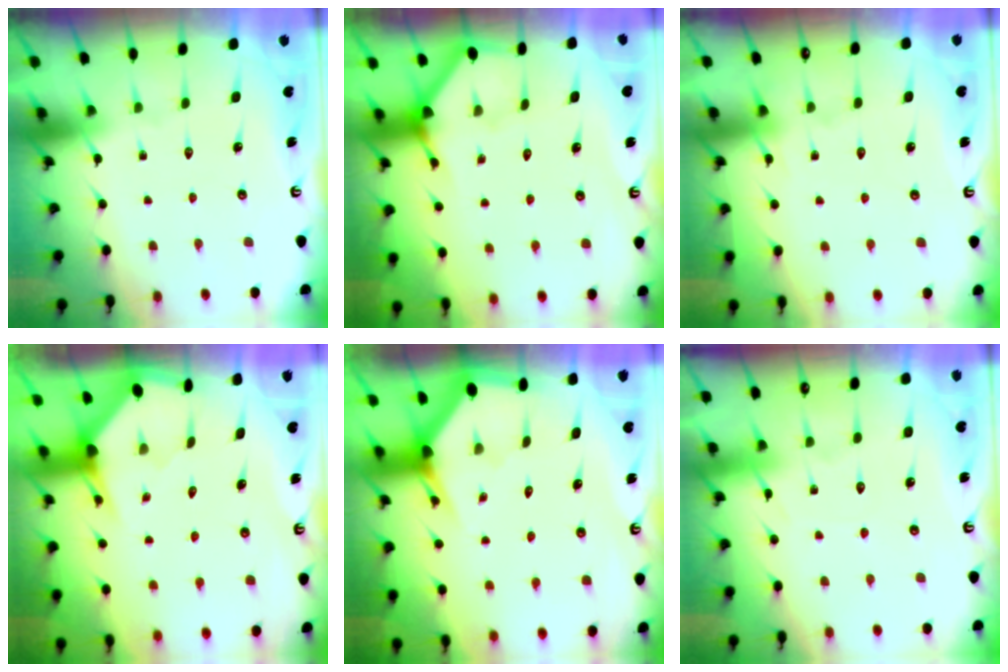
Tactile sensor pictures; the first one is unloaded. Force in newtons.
{"total": 2.5, "press": 2.5, "slide": 0.2}
{"total": 3.9, "press": 3.9, "slide": 0.5}
{"total": 2.7, "press": 2.7, "slide": 0.2}
{"total": 2.7, "press": 2.7, "slide": 0.1}
{"total": 3.7, "press": 3.7, "slide": 0.6}